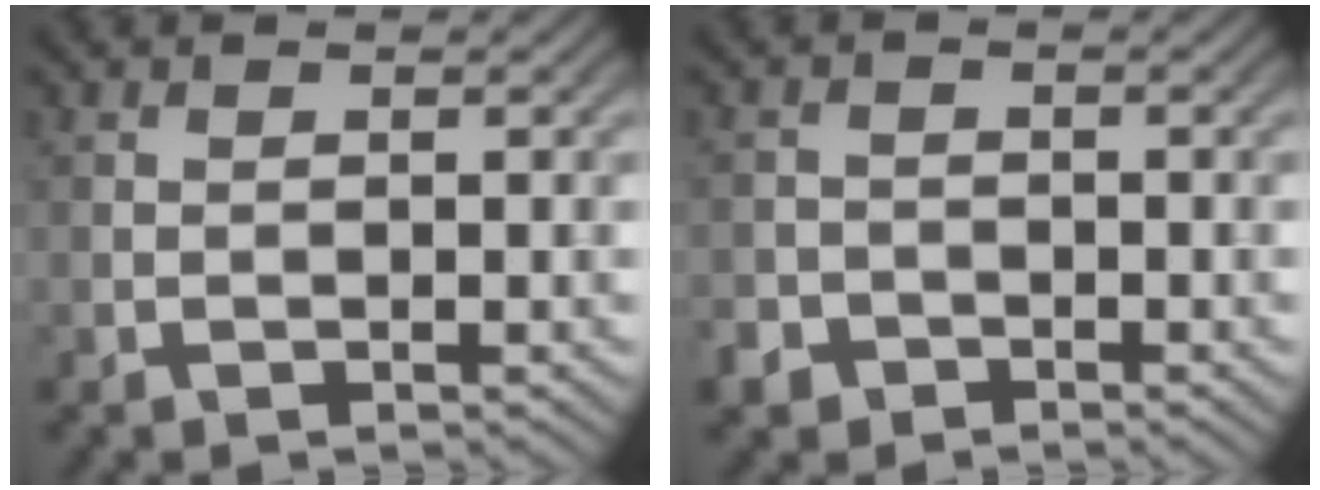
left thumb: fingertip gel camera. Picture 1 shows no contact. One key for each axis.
{"total": 2.7, "fx": -1.8, "fy": 1.9, "fz": 0.6, "tx": -0.013, "ty": -0.002, "tz": -0.039}